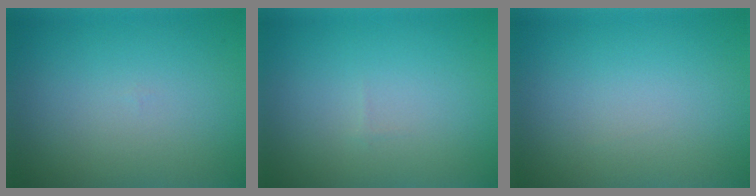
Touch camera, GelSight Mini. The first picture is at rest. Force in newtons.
{"total": 0.0}
{"total": 0.0}